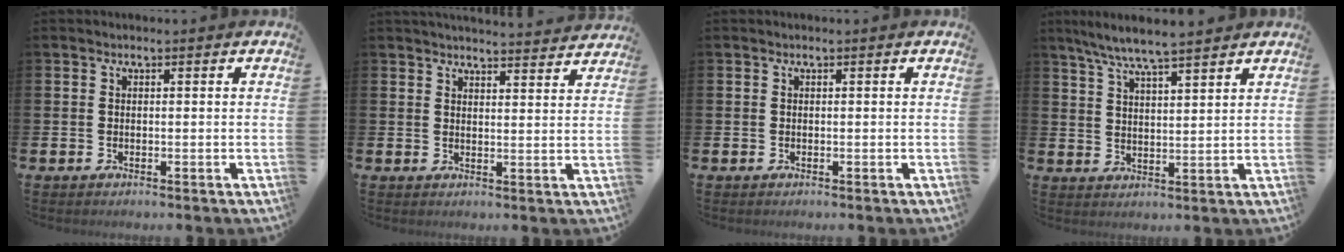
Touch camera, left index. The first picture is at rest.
{"total": 3.9, "force": [3.9, 0.0, 0.1], "torque": [0.001, -0.028, 0.069]}
{"total": 0.0}
{"total": 6.4, "force": [6.0, 0.1, 2.2], "torque": [-0.066, -0.020, 0.109]}